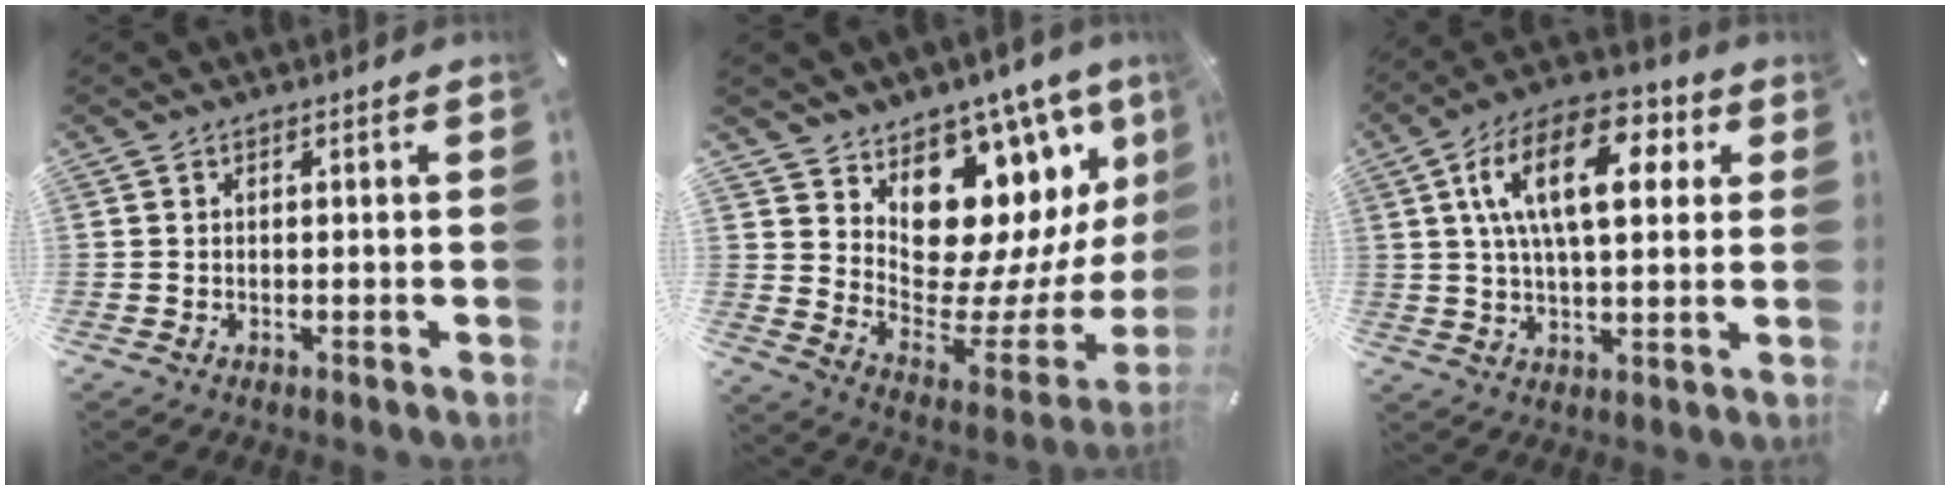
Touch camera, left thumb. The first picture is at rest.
{"total": 14.0, "force": [7.6, 9.4, 7.1], "torque": [-0.096, -0.098, 0.136]}
{"total": 17.4, "force": [5.4, 8.9, 13.9], "torque": [-0.250, 0.004, 0.084]}